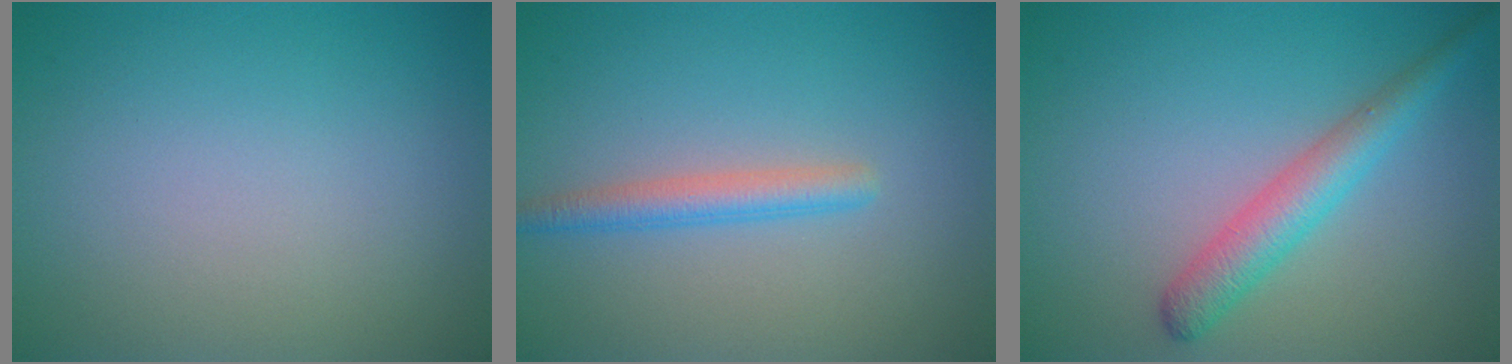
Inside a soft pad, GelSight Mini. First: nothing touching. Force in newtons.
{"total": 2.3, "press": 2.3, "slide": 0.1}
{"total": 3.5, "press": 3.5, "slide": 0.0}